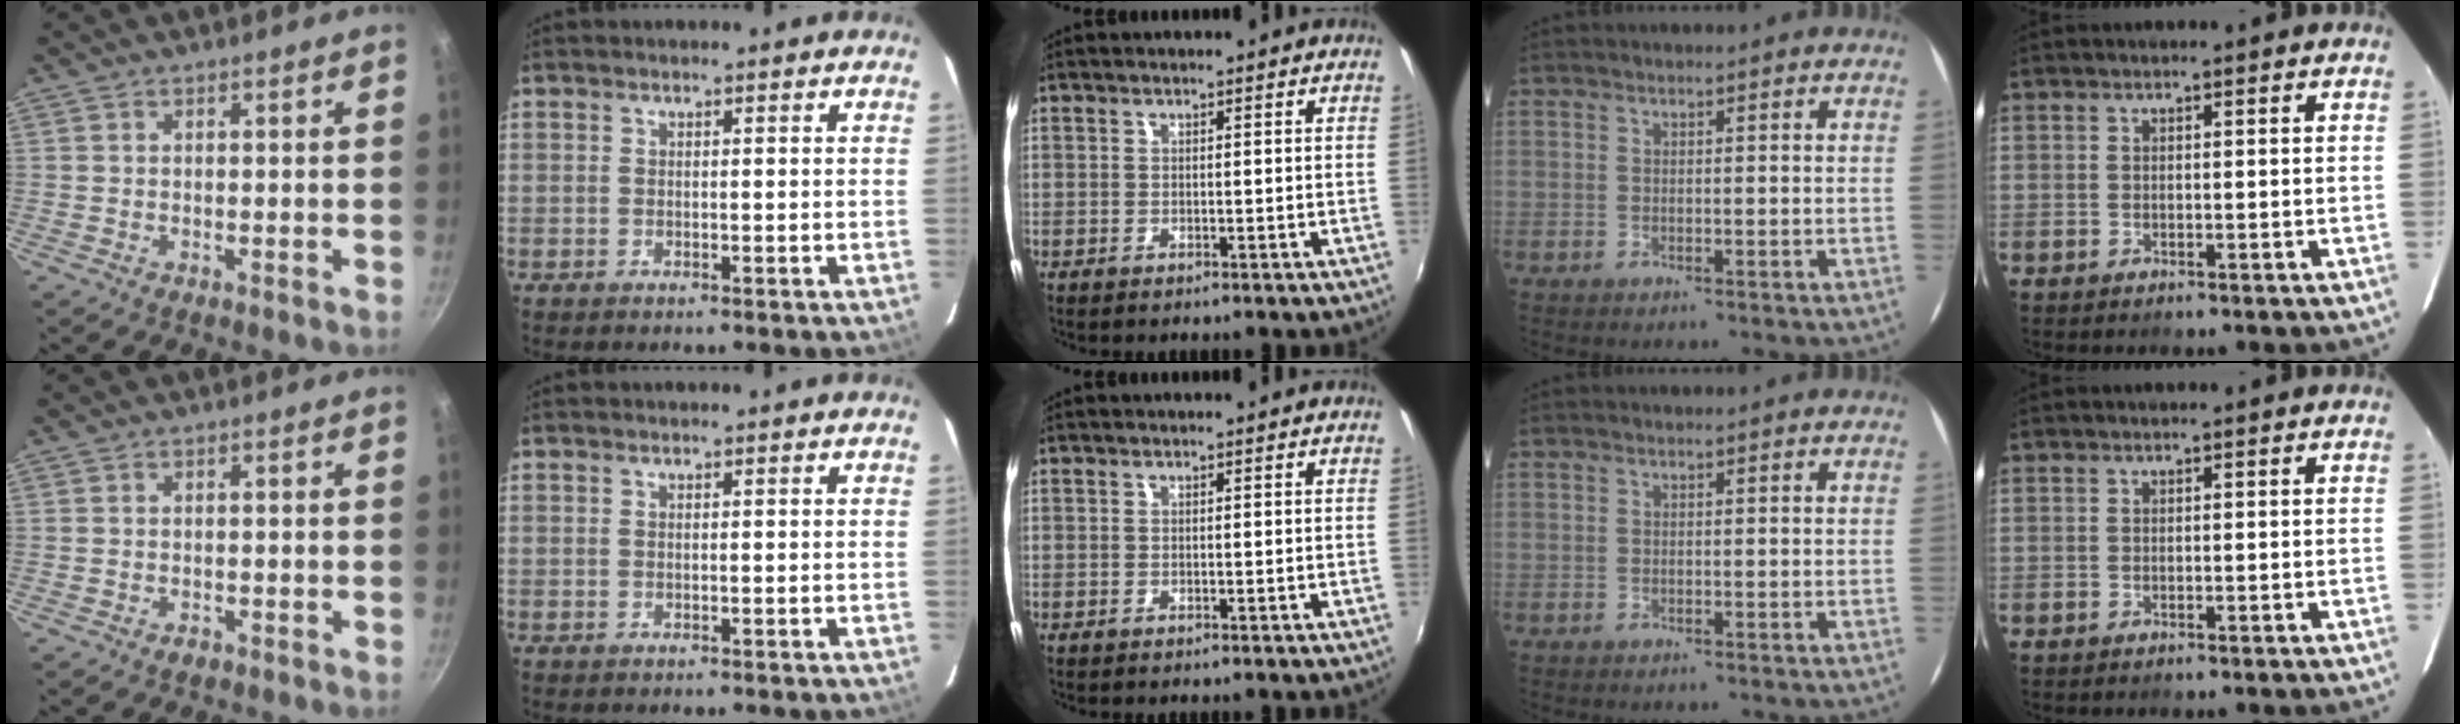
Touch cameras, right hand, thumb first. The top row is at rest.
{"thumb": {"total": 1.2, "force": [-0.8, 0.7, 0.6], "torque": [-0.011, 0.005, -0.011]}}